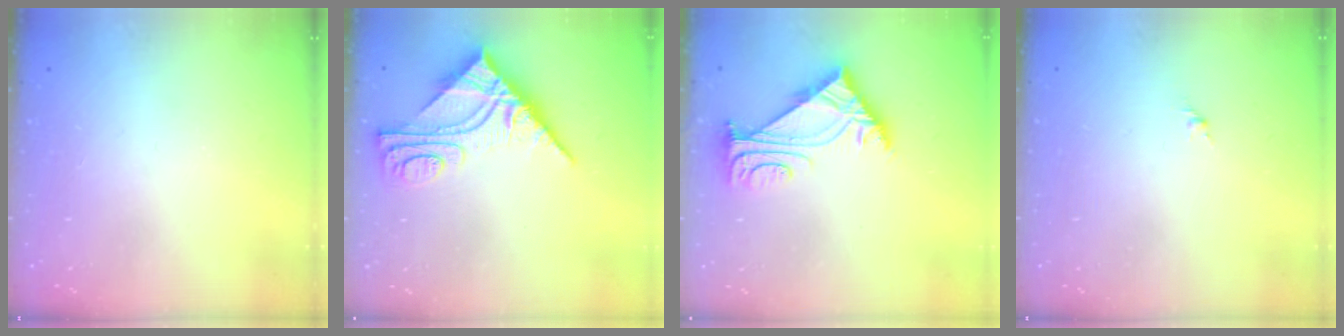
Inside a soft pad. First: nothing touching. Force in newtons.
{"total": 9.8, "press": 9.7, "slide": 0.9}
{"total": 6.1, "press": 6.0, "slide": 1.1}
{"total": 1.6, "press": 1.5, "slide": 0.6}